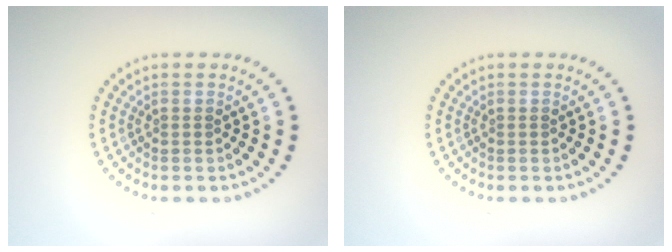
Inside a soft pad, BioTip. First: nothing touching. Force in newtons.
{"total": 0.0}